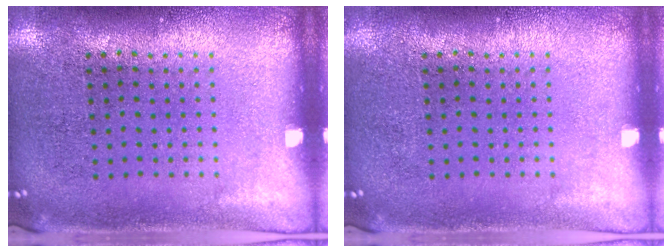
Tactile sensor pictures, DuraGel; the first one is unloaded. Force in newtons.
{"total": 0.0}